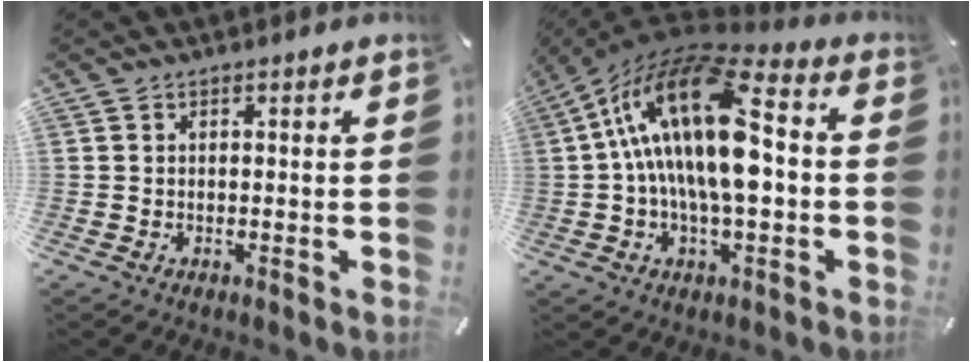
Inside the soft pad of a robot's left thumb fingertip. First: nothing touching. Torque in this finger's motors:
{"motor_torque": [0.77, 2.05, 2.77, 0.00, 1.05]}